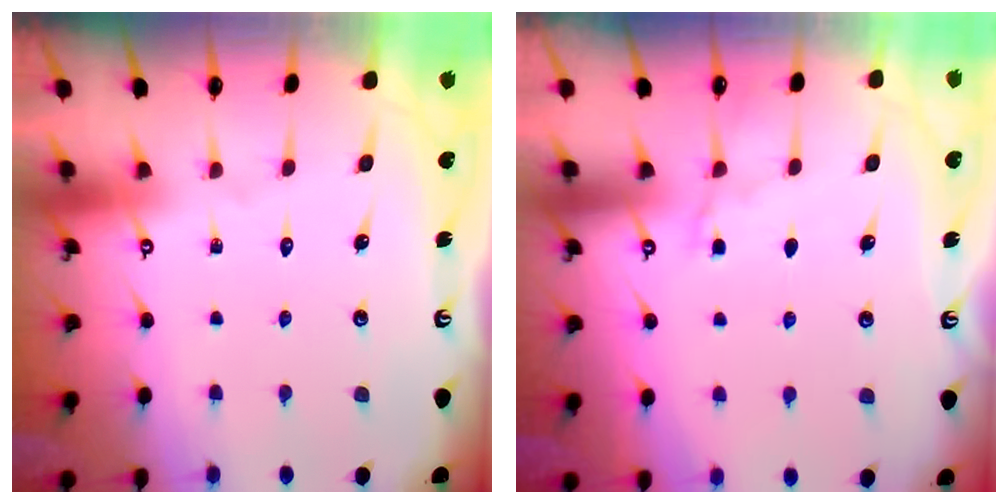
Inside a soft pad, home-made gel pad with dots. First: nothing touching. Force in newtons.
{"total": 5.0, "press": 5.0, "slide": 0.5}